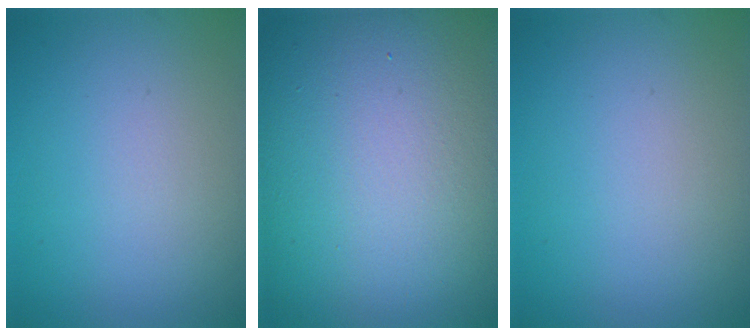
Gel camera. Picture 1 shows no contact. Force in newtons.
{"total": 23.2, "press": 23.2, "slide": 1.1}
{"total": 0.0}